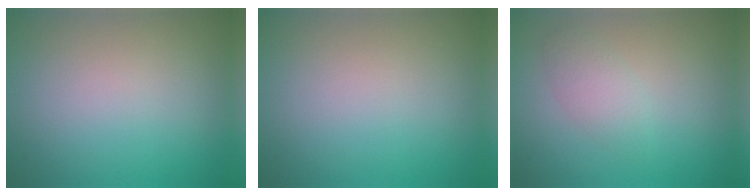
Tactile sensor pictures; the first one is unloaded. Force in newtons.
{"total": 0.0}
{"total": 1.9, "press": 1.9, "slide": 0.1}